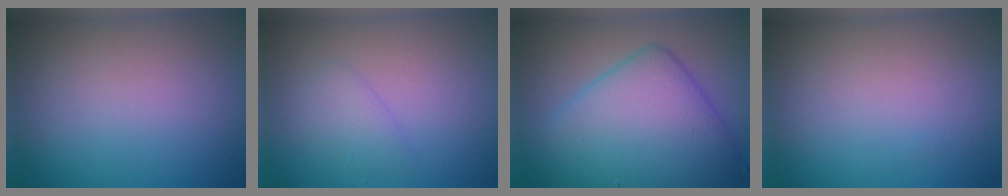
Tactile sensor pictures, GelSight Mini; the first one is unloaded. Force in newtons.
{"total": 1.6, "press": 1.6, "slide": 0.1}
{"total": 8.5, "press": 8.5, "slide": 0.3}
{"total": 0.0}